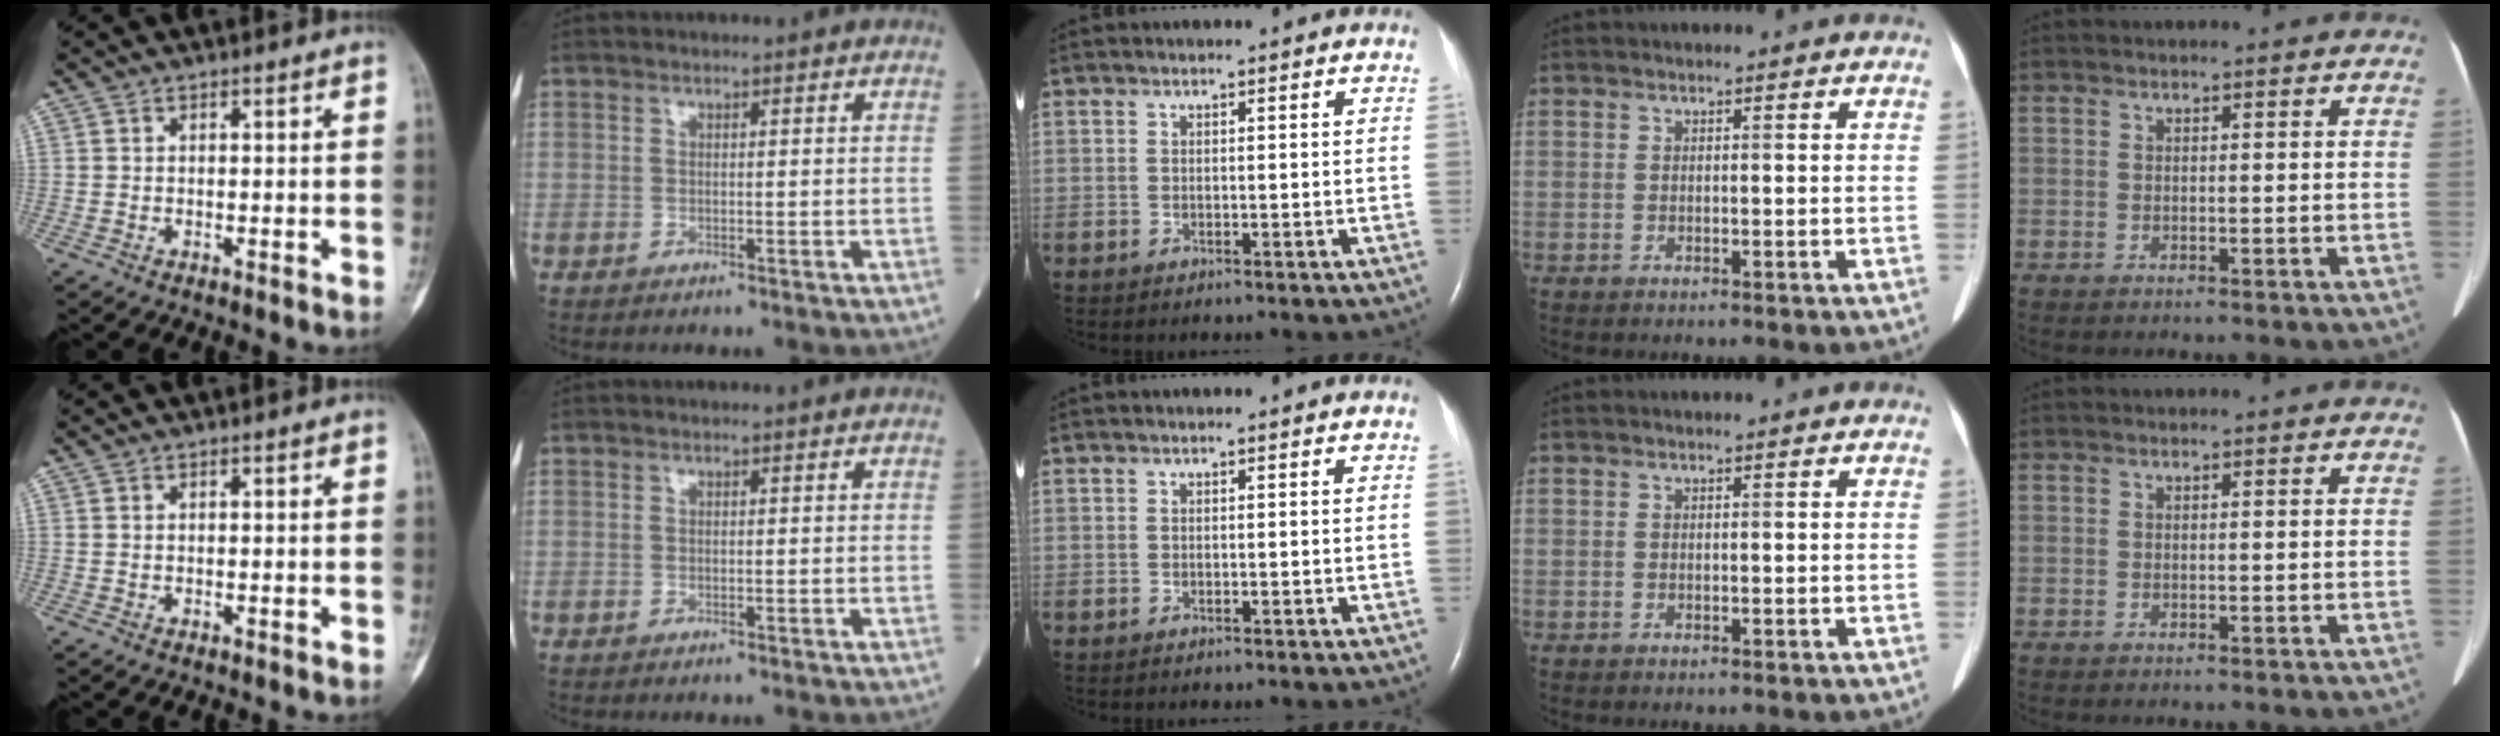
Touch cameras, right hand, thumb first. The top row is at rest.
{}